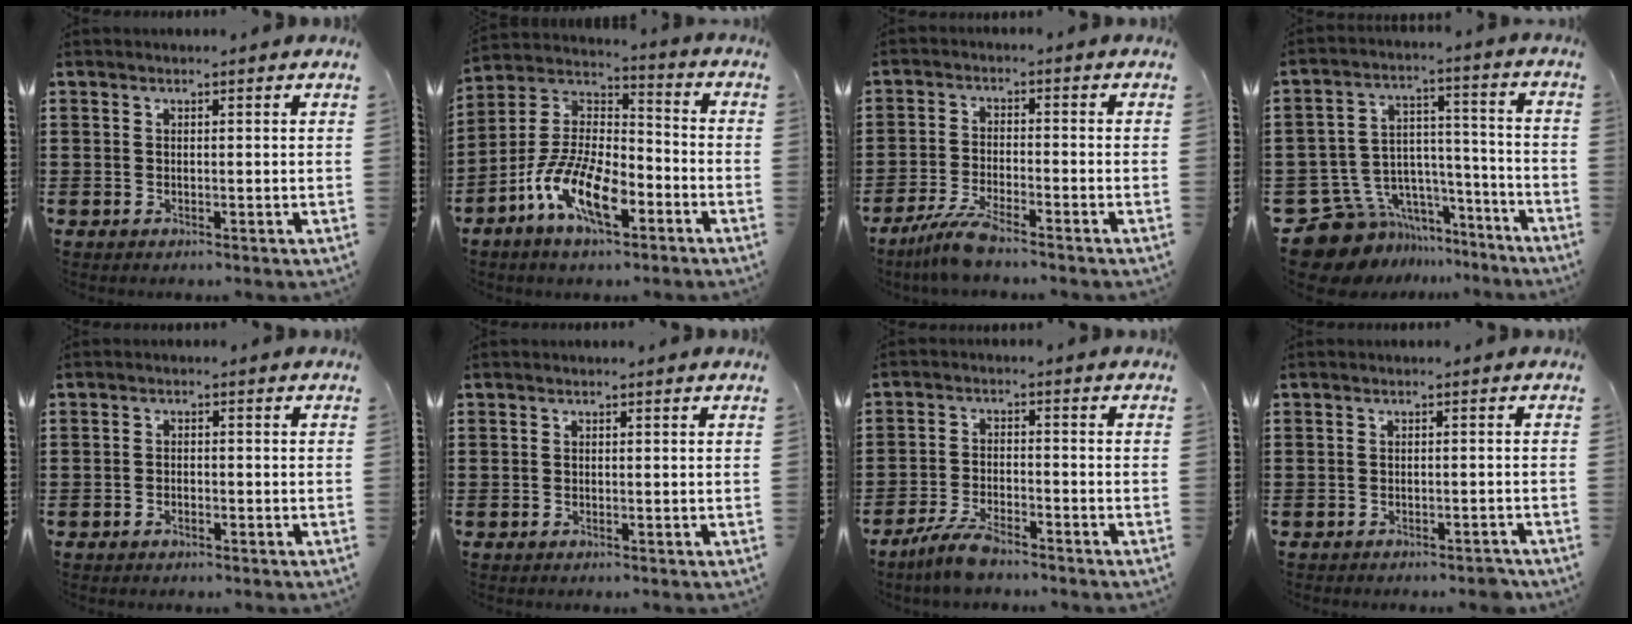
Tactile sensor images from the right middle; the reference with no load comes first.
{"total": 12.2, "force": [-7.1, 4.7, 8.7], "torque": [-0.205, -0.001, -0.145]}
{"total": 5.7, "force": [-4.7, 0.7, 3.1], "torque": [-0.076, -0.010, -0.093]}
{"total": 10.8, "force": [-8.6, 6.3, 2.1], "torque": [-0.066, 0.017, -0.159]}
{"total": 1.4, "force": [-1.2, 0.6, 0.5], "torque": [-0.011, -0.001, -0.024]}
{"total": 0.0}
{"total": 5.2, "force": [-4.4, 1.2, 2.5], "torque": [-0.068, -0.003, -0.091]}
{"total": 1.8, "force": [-1.8, 0.4, 0.2], "torque": [-0.009, 0.001, -0.037]}